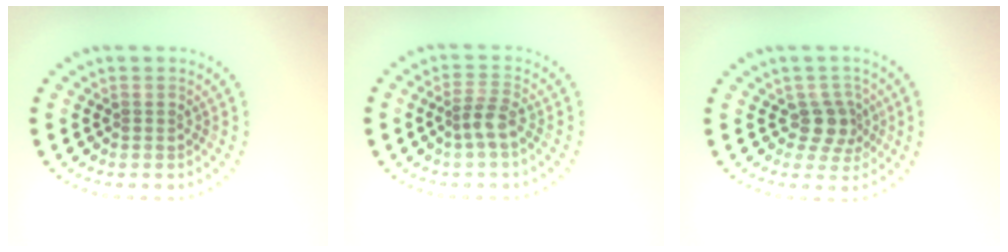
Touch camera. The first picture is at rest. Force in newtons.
{"total": 2.0, "press": 1.6, "slide": 1.1}
{"total": 2.7, "press": 2.0, "slide": 1.7}